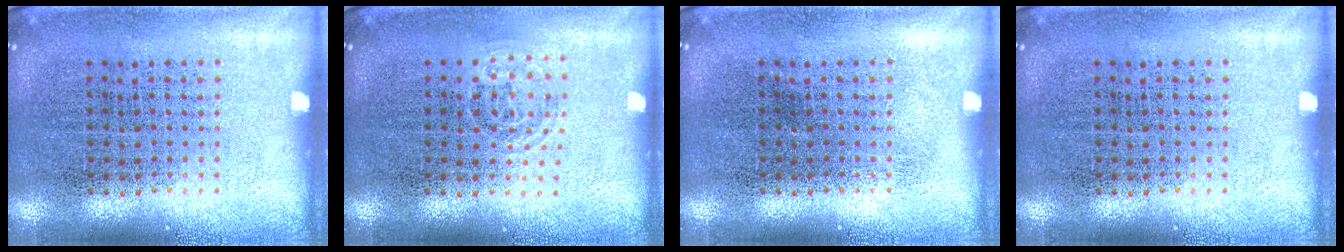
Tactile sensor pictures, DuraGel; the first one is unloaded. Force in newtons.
{"total": 0.7, "press": 0.5, "slide": 0.5}
{"total": 0.0}
{"total": 0.0}